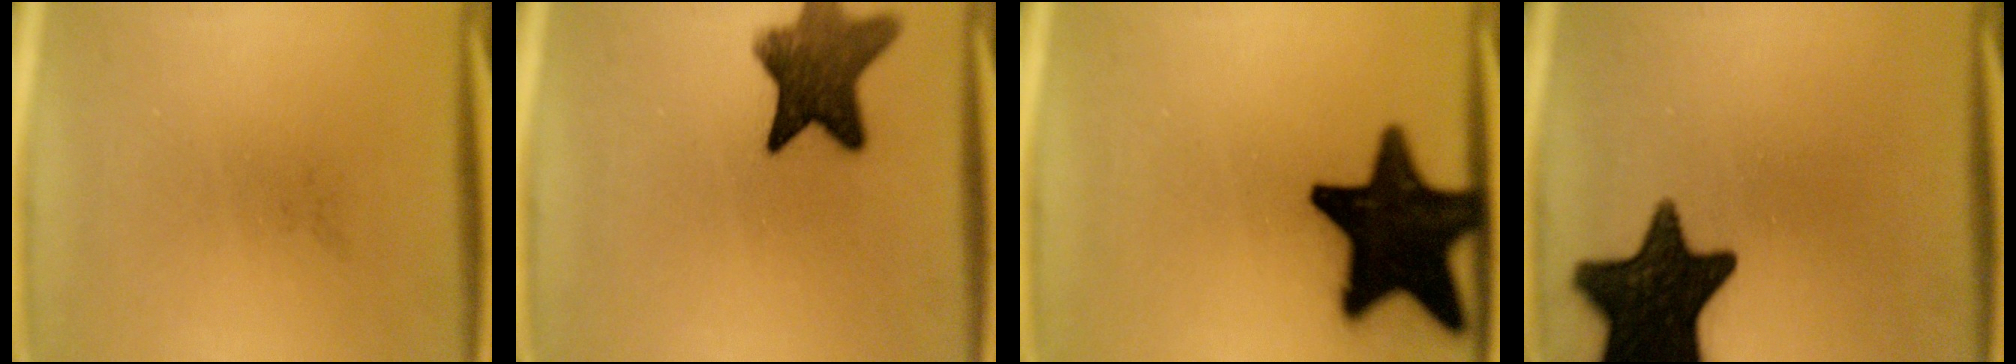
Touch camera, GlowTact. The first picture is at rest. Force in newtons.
{"total": 10.4}
{"total": 19.7}
{"total": 16.5}